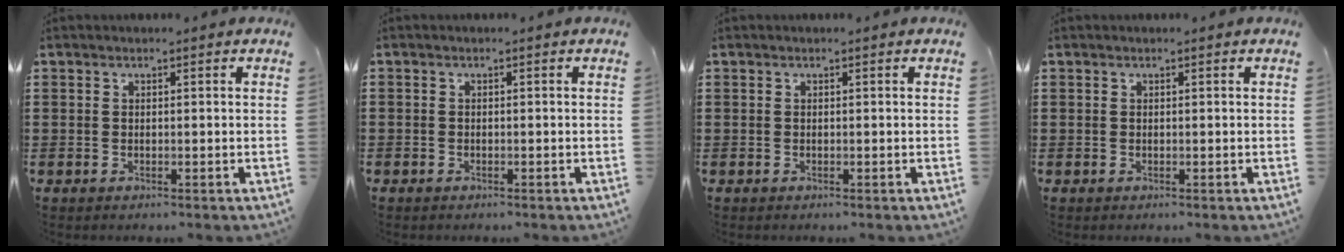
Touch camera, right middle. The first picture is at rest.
{"total": 0.8, "force": [-0.6, 0.5, 0.0], "torque": [0.000, 0.001, -0.012]}
{"total": 0.0}
{"total": 0.0}